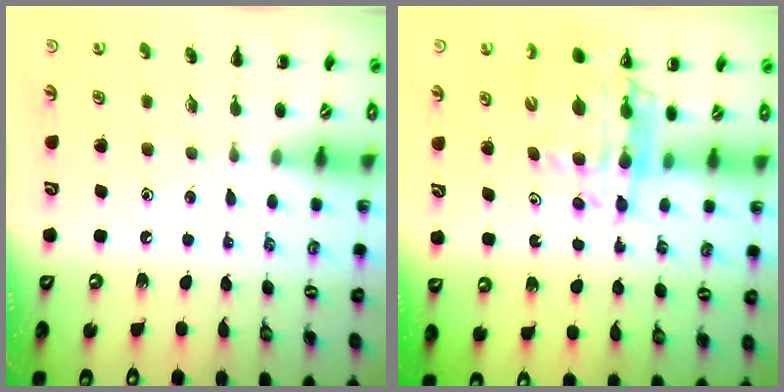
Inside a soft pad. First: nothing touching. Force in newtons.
{"total": 13.1, "press": 12.5, "slide": 3.7}